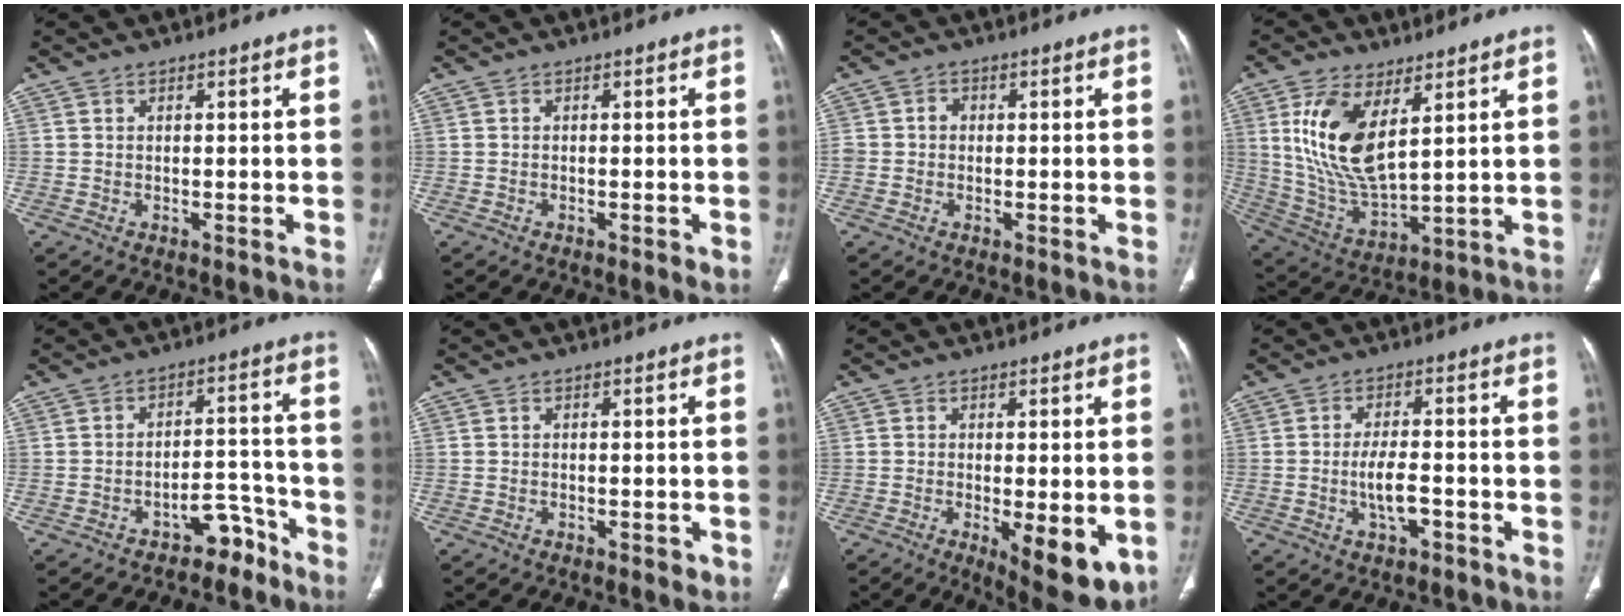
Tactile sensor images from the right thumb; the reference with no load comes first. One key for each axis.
{"total": 1.2, "fx": -0.5, "fy": 0.4, "fz": 1.0, "tx": -0.018, "ty": -0.003, "tz": -0.008}
{"total": 2.3, "fx": -0.1, "fy": 2.1, "fz": 1.0, "tx": -0.005, "ty": 0.011, "tz": -0.004}
{"total": 14.8, "fx": 5.4, "fy": 6.8, "fz": 12.0, "tx": -0.234, "ty": -0.028, "tz": 0.118}
{"total": 6.2, "fx": -4.7, "fy": 3.4, "fz": 2.0, "tx": -0.005, "ty": 0.076, "tz": -0.068}
{"total": 1.7, "fx": -0.7, "fy": 0.8, "fz": 1.3, "tx": -0.016, "ty": -0.001, "tz": -0.009}
{"total": 10.4, "fx": -2.8, "fy": 3.6, "fz": 9.4, "tx": -0.126, "ty": -0.023, "tz": -0.032}
{"total": 5.0, "fx": -1.8, "fy": 2.1, "fz": 4.1, "tx": -0.074, "ty": 0.014, "tz": -0.030}